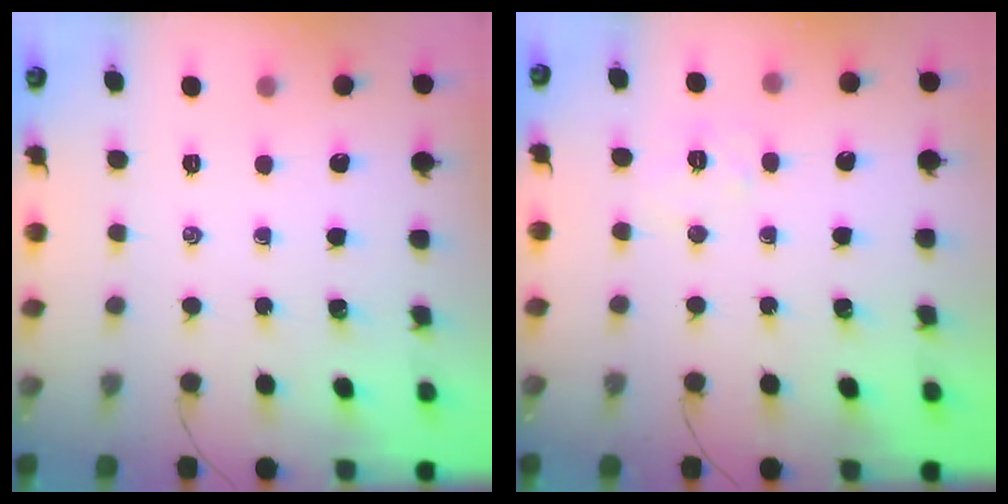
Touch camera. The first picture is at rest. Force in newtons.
{"total": 5.7, "press": 5.6, "slide": 1.1}